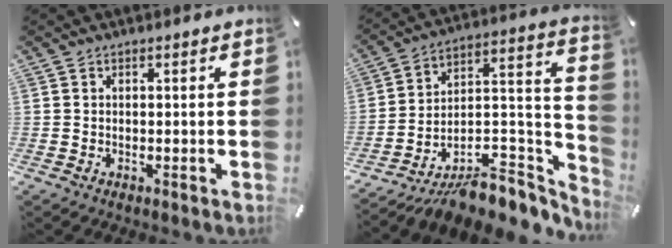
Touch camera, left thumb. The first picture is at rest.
{"total": 9.8, "force": [-6.8, 5.7, 4.1], "torque": [-0.021, -0.008, -0.113]}